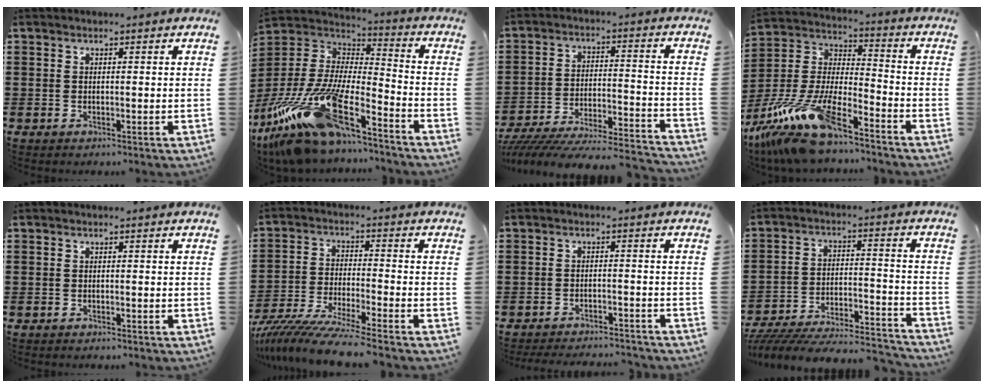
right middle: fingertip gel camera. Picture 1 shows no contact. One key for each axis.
{"total": 18.6, "fx": -13.2, "fy": 4.6, "fz": 12.2, "tx": -0.266, "ty": 0.014, "tz": -0.241}
{"total": 6.1, "fx": -5.7, "fy": 0.5, "fz": 2.0, "tx": -0.041, "ty": -0.011, "tz": -0.116}
{"total": 13.4, "fx": -11.3, "fy": 1.5, "fz": 7.1, "tx": -0.160, "ty": 0.005, "tz": -0.224}
{"total": 0.0}
{"total": 8.0, "fx": -7.4, "fy": -0.4, "fz": 3.0, "tx": -0.063, "ty": -0.010, "tz": -0.145}
{"total": 2.9, "fx": -2.8, "fy": 0.1, "fz": 0.2, "tx": -0.007, "ty": 0.000, "tz": -0.059}
{"total": 6.7, "fx": -6.3, "fy": 0.9, "fz": 2.2, "tx": -0.041, "ty": -0.003, "tz": -0.124}